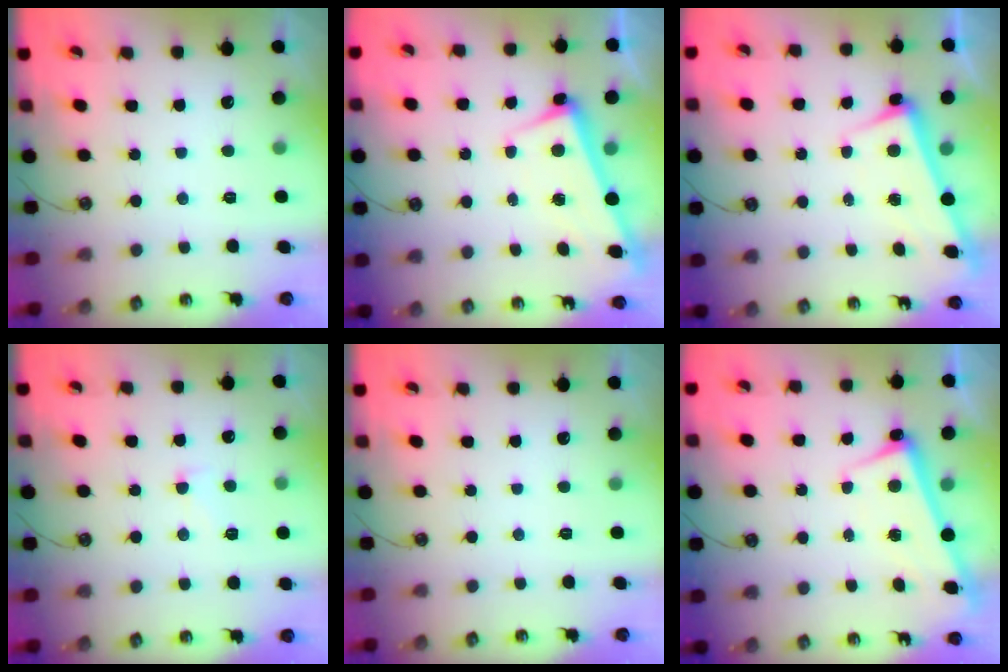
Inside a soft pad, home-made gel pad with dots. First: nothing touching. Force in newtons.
{"total": 2.5, "press": 2.5, "slide": 0.6}
{"total": 2.5, "press": 2.3, "slide": 0.8}
{"total": 3.1, "press": 3.0, "slide": 0.8}
{"total": 0.0}
{"total": 2.5, "press": 2.4, "slide": 0.5}